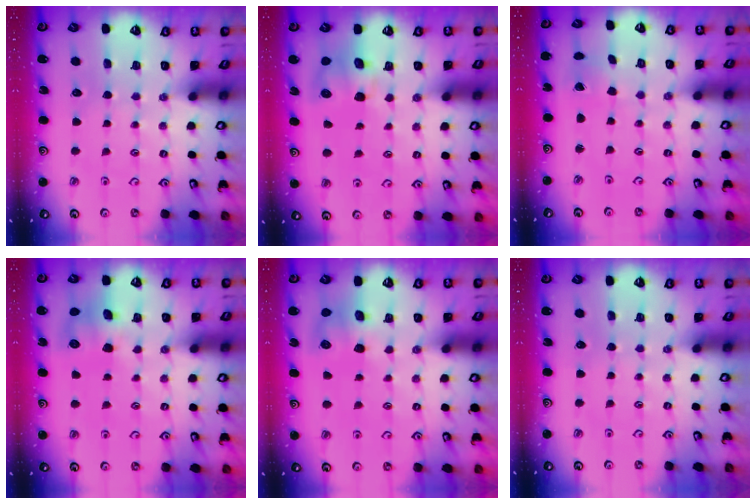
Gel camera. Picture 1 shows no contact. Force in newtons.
{"total": 8.3, "press": 8.2, "slide": 0.9}
{"total": 0.8, "press": 0.8, "slide": 0.0}
{"total": 10.1, "press": 10.1, "slide": 0.6}
{"total": 7.2, "press": 7.2, "slide": 0.7}
{"total": 0.0}